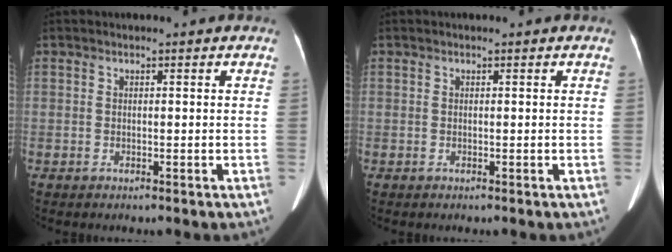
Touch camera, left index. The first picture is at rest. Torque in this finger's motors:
{"motor_torque": [-0.13, -0.04, -0.06, 0.02]}